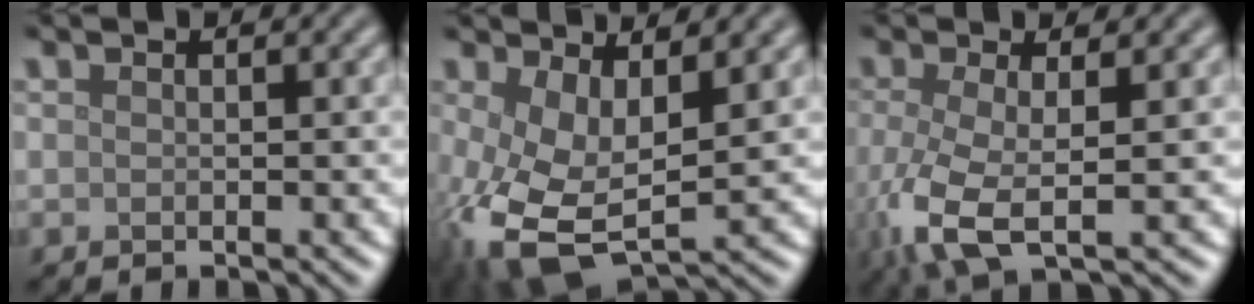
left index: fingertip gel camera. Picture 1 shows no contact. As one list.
[{"total": 8.8, "force": [-0.5, 5.0, 7.3], "torque": [-0.176, -0.030, 0.002]}, {"total": 6.0, "force": [-1.4, 2.4, 5.3], "torque": [-0.136, -0.022, -0.028]}]